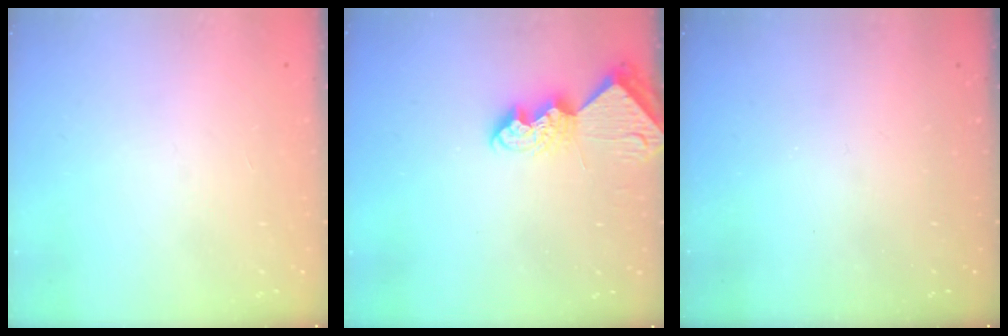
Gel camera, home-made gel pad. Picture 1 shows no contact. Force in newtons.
{"total": 7.0, "press": 6.9, "slide": 0.5}
{"total": 0.0}